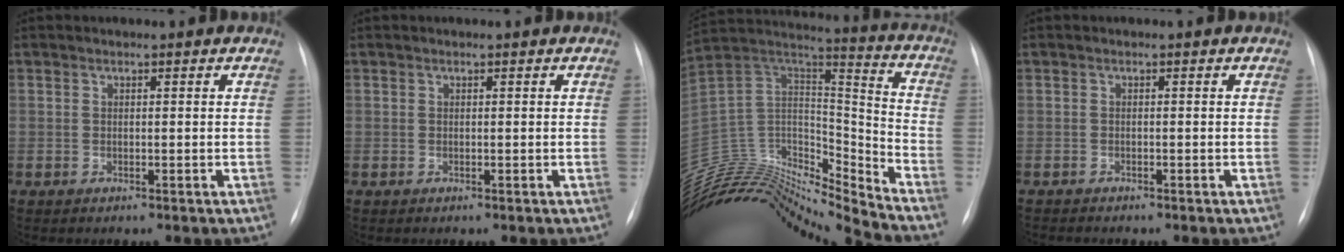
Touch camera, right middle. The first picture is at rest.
{"total": 0.0}
{"total": 22.7, "force": [-21.8, 2.7, 5.7], "torque": [-0.107, 0.063, -0.373]}
{"total": 1.2, "force": [-1.1, 0.2, 0.2], "torque": [-0.003, -0.004, -0.017]}